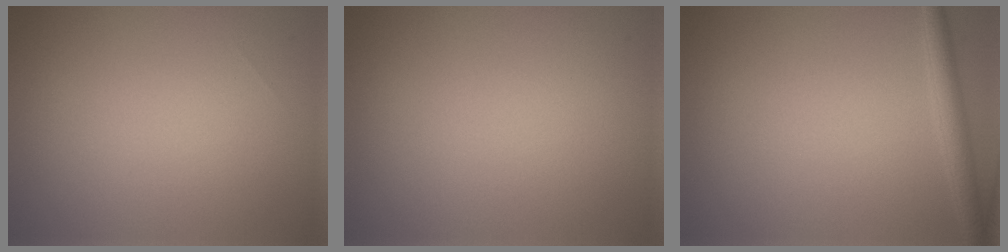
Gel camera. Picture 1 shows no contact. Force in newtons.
{"total": 0.0}
{"total": 1.9, "press": 1.9, "slide": 0.1}